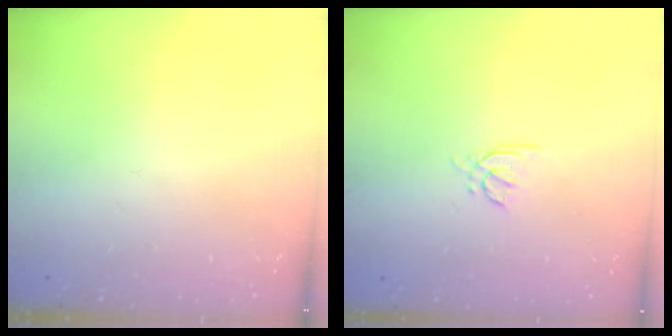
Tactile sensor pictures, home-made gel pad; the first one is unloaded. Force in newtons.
{"total": 2.8, "press": 2.7, "slide": 0.8}